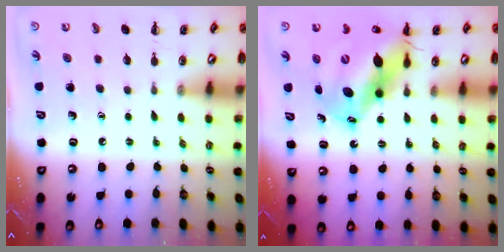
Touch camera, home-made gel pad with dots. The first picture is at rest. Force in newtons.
{"total": 15.0, "press": 14.4, "slide": 4.2}